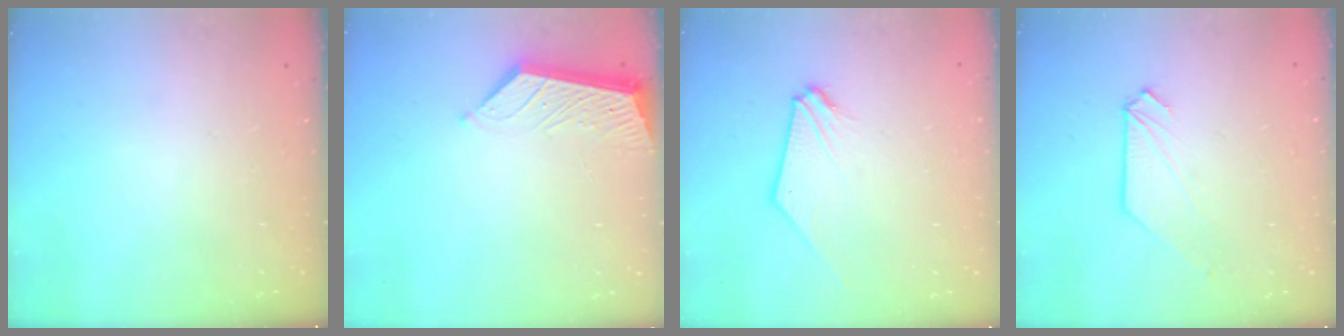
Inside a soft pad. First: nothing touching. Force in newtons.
{"total": 4.7, "press": 4.7, "slide": 0.1}
{"total": 0.7, "press": 0.7, "slide": 0.2}
{"total": 0.7, "press": 0.7, "slide": 0.1}